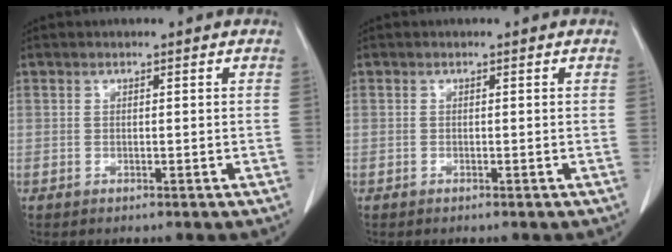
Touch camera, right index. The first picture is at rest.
{"total": 0.0}